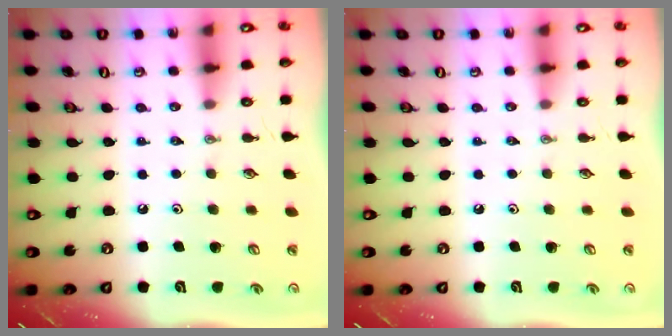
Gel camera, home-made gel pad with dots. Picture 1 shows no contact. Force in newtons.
{"total": 0.0}